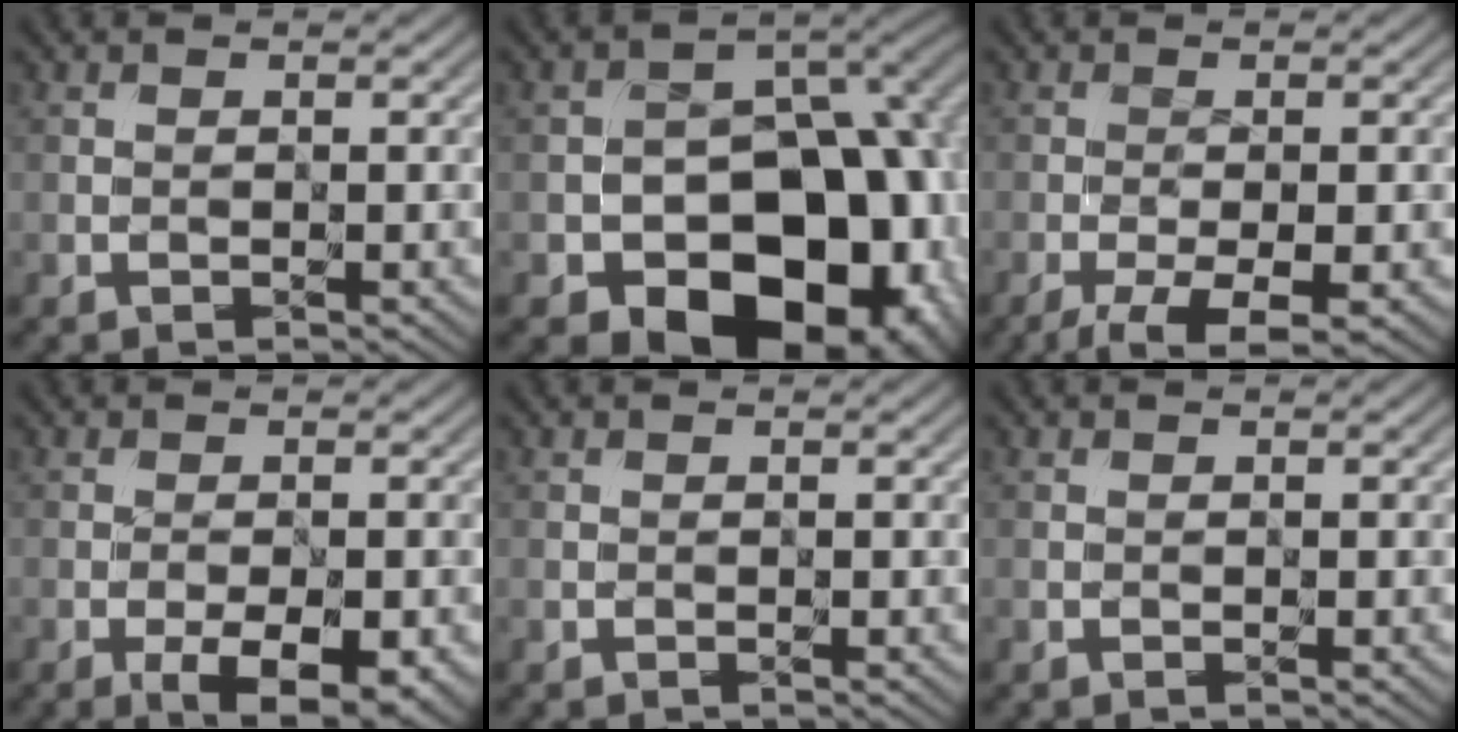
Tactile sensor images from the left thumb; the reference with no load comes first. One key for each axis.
{"total": 19.7, "fx": -8.0, "fy": 14.1, "fz": 11.1, "tx": -0.112, "ty": -0.026, "tz": -0.121}
{"total": 6.1, "fx": -3.6, "fy": 1.6, "fz": 4.6, "tx": -0.081, "ty": -0.014, "tz": -0.052}
{"total": 6.2, "fx": -2.9, "fy": 2.2, "fz": 5.1, "tx": -0.079, "ty": -0.010, "tz": -0.033}
{"total": 0.0}
{"total": 0.0}